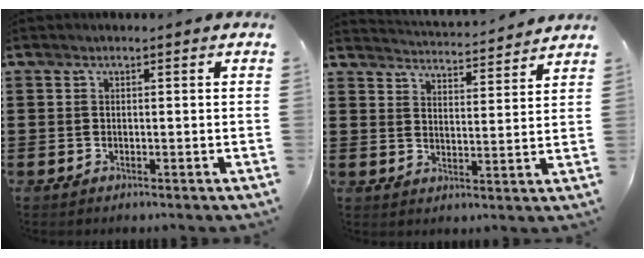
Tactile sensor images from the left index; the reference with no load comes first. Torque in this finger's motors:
{"motor_torque": [0.30, -0.28, 0.22, 0.02]}